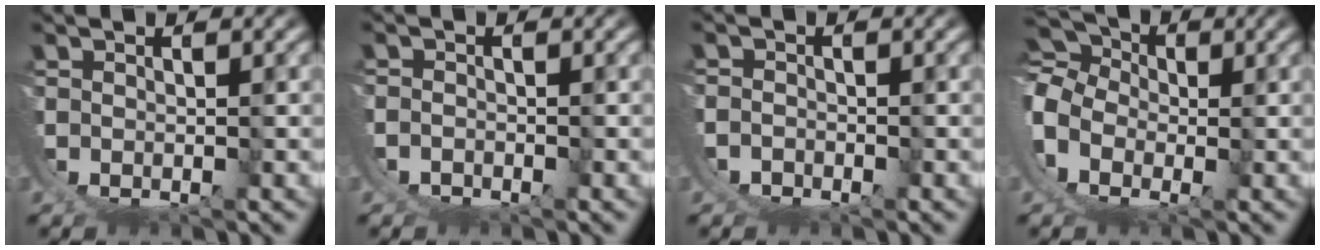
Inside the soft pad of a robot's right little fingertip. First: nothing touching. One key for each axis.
{"total": 1.9, "fx": -0.3, "fy": 1.8, "fz": 0.6, "tx": -0.031, "ty": -0.009, "tz": -0.004}
{"total": 3.0, "fx": -0.5, "fy": 2.9, "fz": 0.9, "tx": -0.044, "ty": -0.018, "tz": -0.006}
{"total": 9.6, "fx": 2.5, "fy": 7.9, "fz": 4.7, "tx": -0.124, "ty": -0.014, "tz": 0.033}